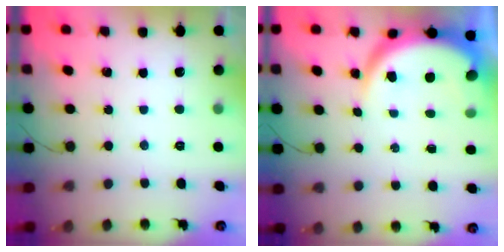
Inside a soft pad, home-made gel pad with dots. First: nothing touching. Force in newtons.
{"total": 9.2, "press": 9.2, "slide": 0.8}